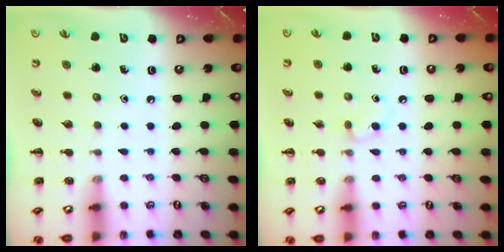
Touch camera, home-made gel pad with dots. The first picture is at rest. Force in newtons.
{"total": 2.9, "press": 2.6, "slide": 1.3}